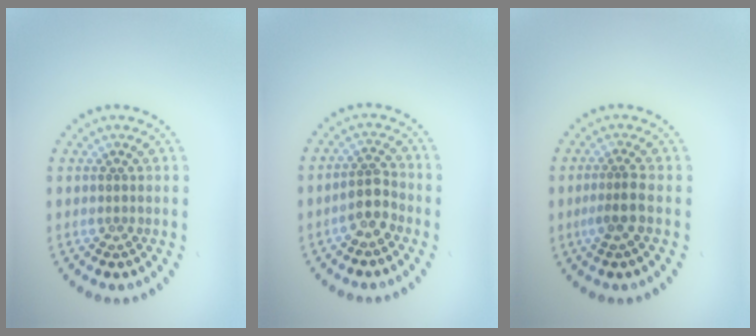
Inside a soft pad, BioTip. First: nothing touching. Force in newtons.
{"total": 2.4, "press": 2.1, "slide": 1.0}
{"total": 2.1, "press": 1.6, "slide": 1.3}